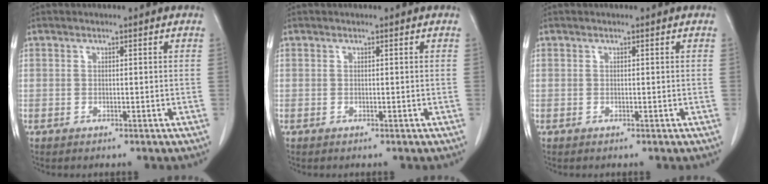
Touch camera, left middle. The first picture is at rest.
{"total": 0.0}
{"total": 0.0}